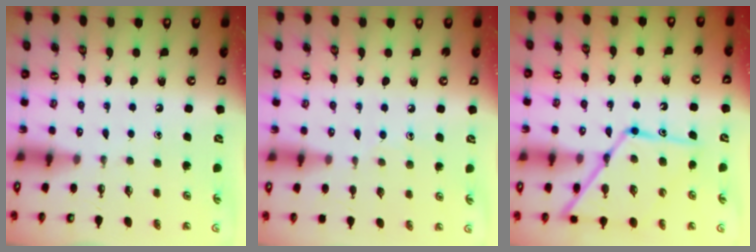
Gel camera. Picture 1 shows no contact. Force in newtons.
{"total": 6.1, "press": 6.1, "slide": 0.6}
{"total": 16.0, "press": 15.9, "slide": 1.3}